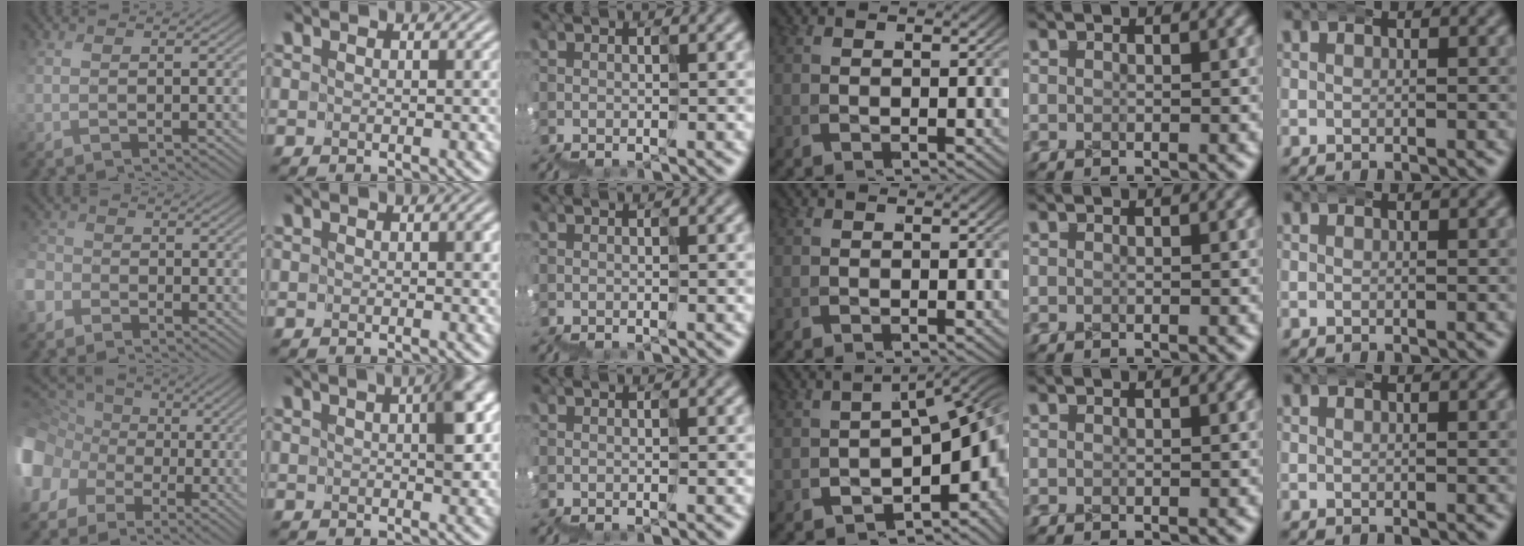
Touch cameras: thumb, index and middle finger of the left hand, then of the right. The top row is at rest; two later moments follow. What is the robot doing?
{"motion": "wrap", "object": "ethernet cable"}